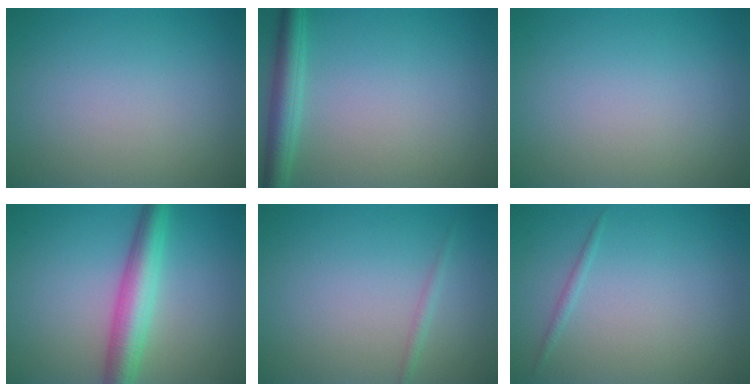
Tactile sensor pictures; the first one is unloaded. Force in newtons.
{"total": 3.3, "press": 3.3, "slide": 0.2}
{"total": 0.0}
{"total": 5.0, "press": 5.0, "slide": 0.0}
{"total": 0.8, "press": 0.8, "slide": 0.0}
{"total": 0.7, "press": 0.7, "slide": 0.0}